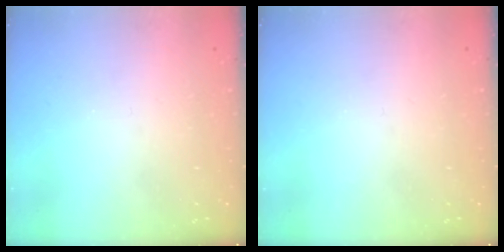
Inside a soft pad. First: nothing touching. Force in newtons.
{"total": 0.0}